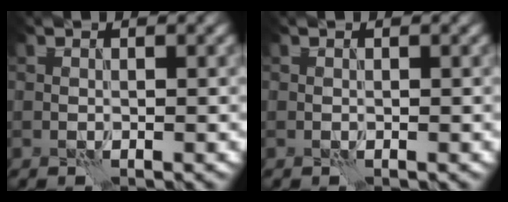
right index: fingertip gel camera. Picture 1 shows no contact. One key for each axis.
{"total": 0.0}